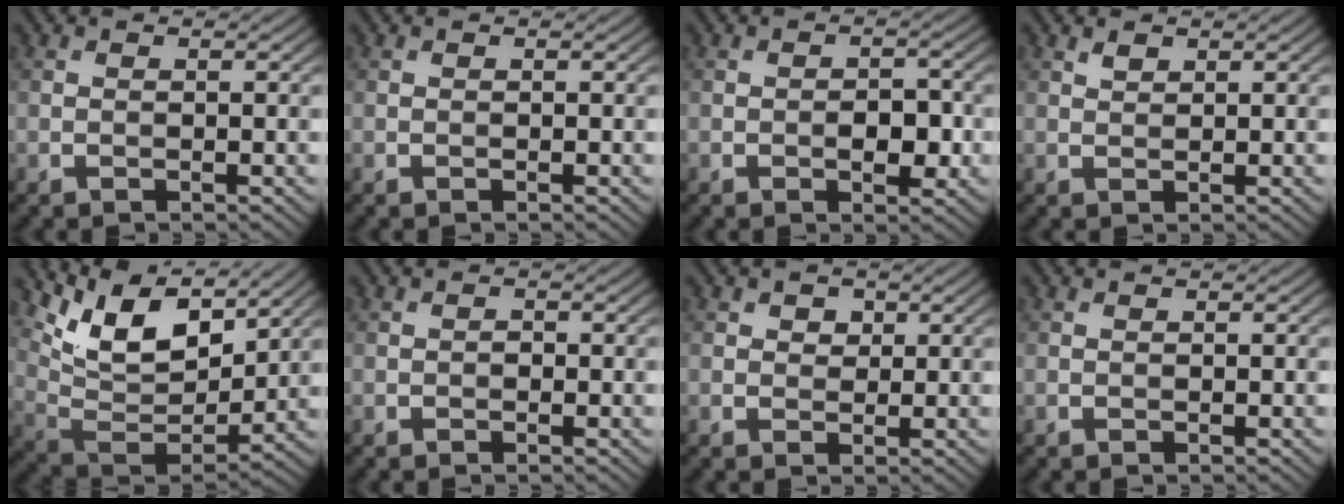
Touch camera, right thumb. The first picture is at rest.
{"total": 0.0}
{"total": 3.3, "force": [-0.8, 1.9, 2.7], "torque": [-0.035, 0.000, -0.011]}
{"total": 1.0, "force": [0.8, 0.5, 0.4], "torque": [-0.010, -0.001, 0.017]}
{"total": 11.5, "force": [7.1, 4.9, 7.6], "torque": [-0.174, -0.001, 0.137]}
{"total": 0.6, "force": [-0.3, 0.4, 0.3], "torque": [-0.002, 0.002, -0.006]}
{"total": 1.8, "force": [0.8, 1.5, 0.8], "torque": [-0.013, -0.001, 0.011]}
{"total": 0.0}